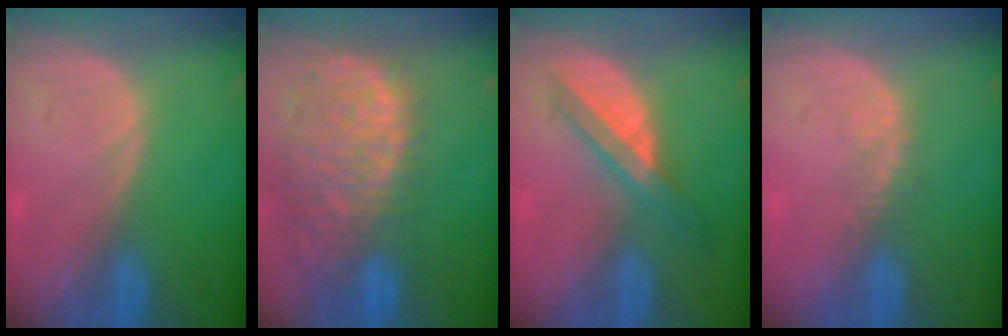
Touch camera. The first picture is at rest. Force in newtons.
{"total": 13.5, "press": 11.0, "slide": 7.8}
{"total": 6.0, "press": 5.5, "slide": 2.5}
{"total": 2.2, "press": 1.6, "slide": 1.5}